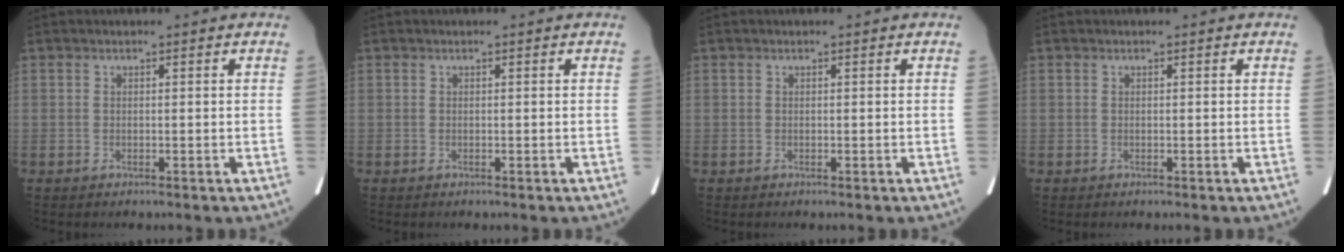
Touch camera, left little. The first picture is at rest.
{"total": 0.0}
{"total": 0.0}
{"total": 0.0}